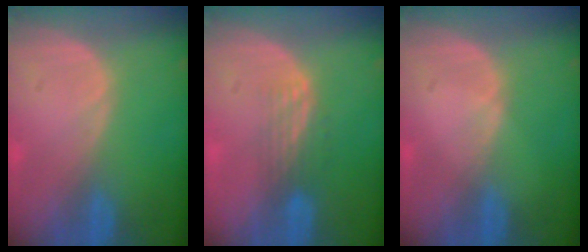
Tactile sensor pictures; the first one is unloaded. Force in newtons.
{"total": 3.4, "press": 2.9, "slide": 1.8}
{"total": 0.6, "press": 0.5, "slide": 0.2}